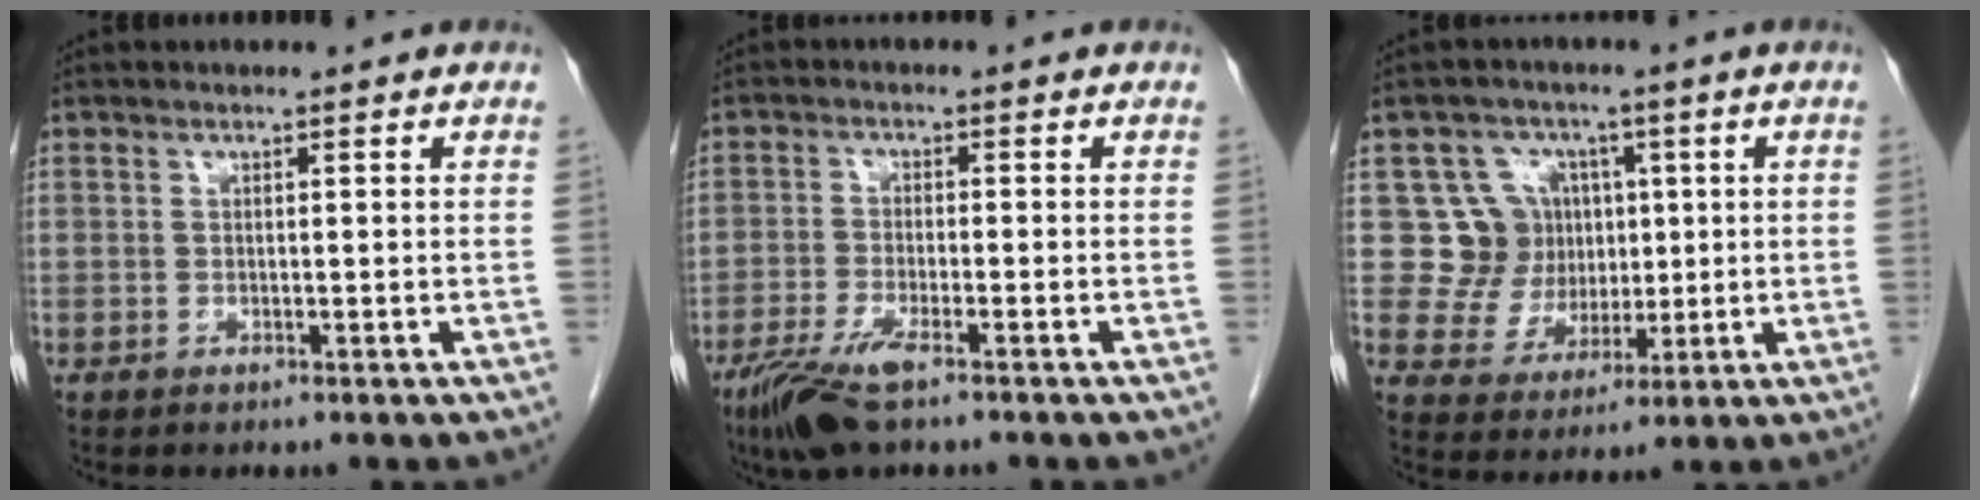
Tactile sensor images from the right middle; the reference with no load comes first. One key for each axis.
{"total": 6.6, "fx": -4.4, "fy": 1.1, "fz": 4.9, "tx": -0.100, "ty": -0.014, "tz": -0.080}
{"total": 8.8, "fx": 2.0, "fy": 8.5, "fz": 1.2, "tx": -0.012, "ty": 0.032, "tz": 0.045}